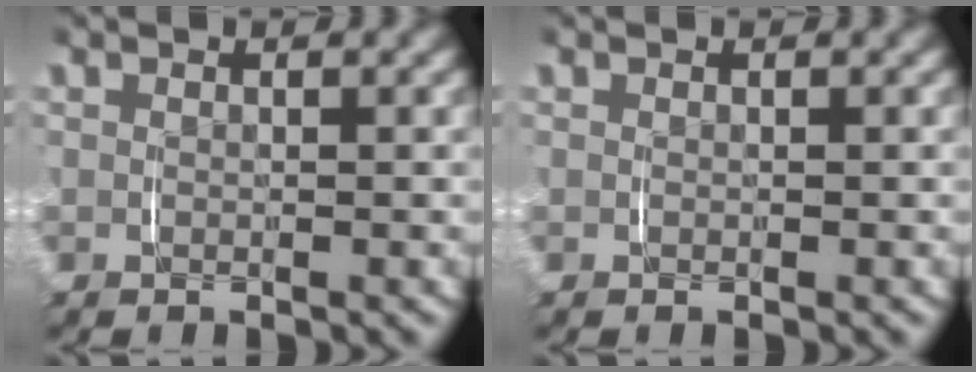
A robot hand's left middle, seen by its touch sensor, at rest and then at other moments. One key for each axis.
{"total": 0.0}